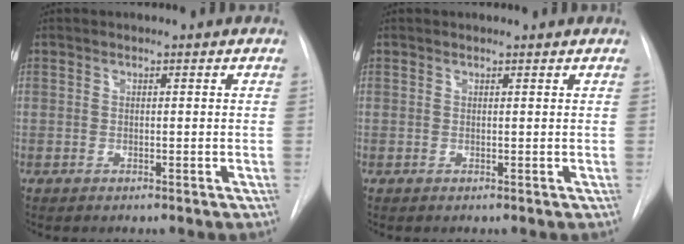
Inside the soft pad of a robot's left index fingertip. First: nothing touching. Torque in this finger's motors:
{"motor_torque": [-0.03, 0.06, -0.19, -0.01]}